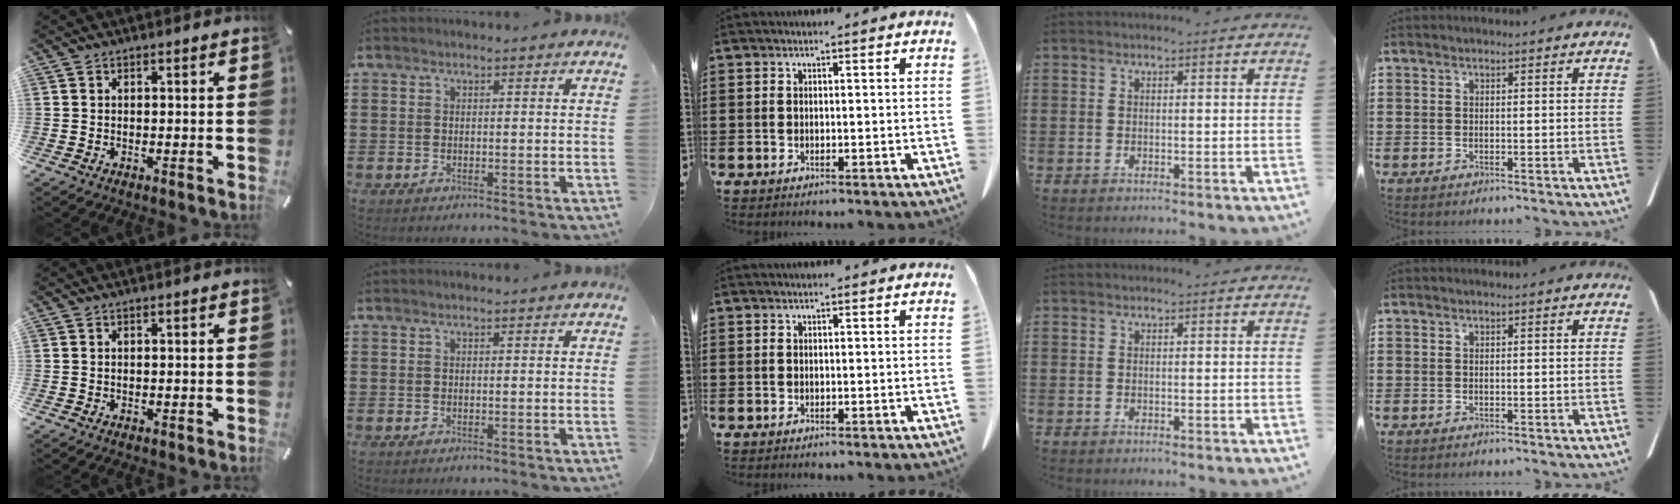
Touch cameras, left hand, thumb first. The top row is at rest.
{}